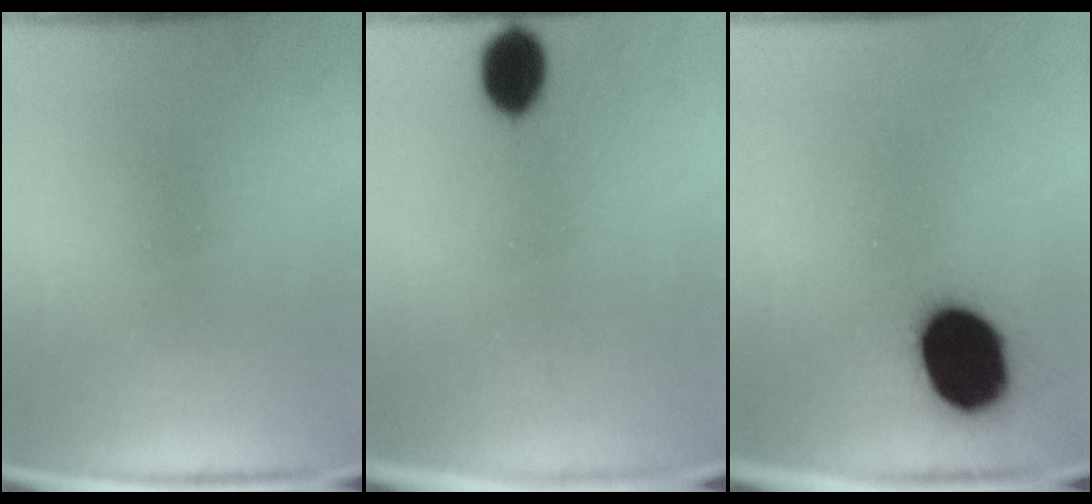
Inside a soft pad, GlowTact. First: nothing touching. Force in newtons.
{"total": 6.3}
{"total": 17.3}